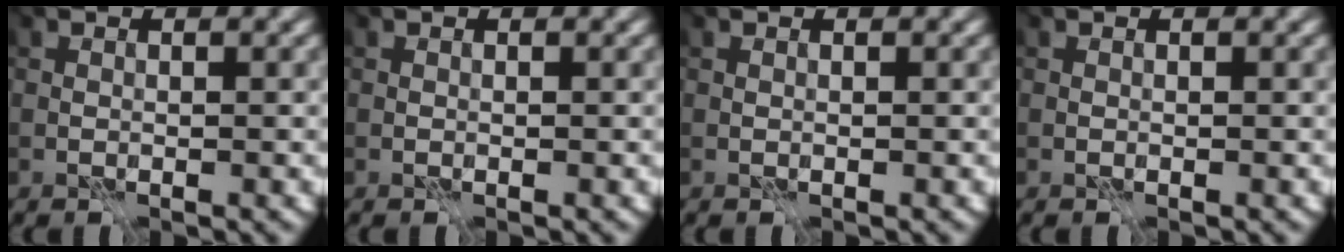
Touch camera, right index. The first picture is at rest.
{"total": 0.0}
{"total": 0.0}
{"total": 0.0}